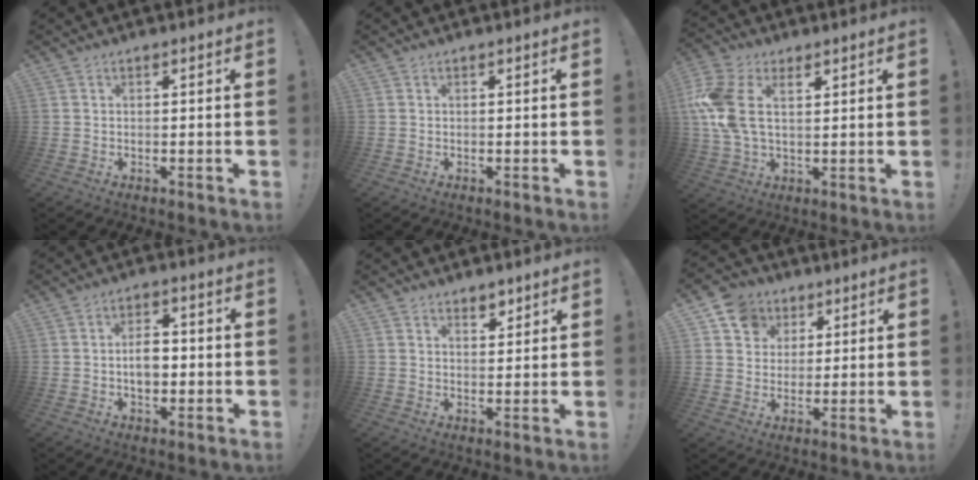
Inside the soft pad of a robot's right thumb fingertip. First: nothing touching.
{"total": 0.0}
{"total": 13.5, "force": [4.1, 8.3, 9.7], "torque": [-0.203, -0.007, 0.077]}
{"total": 6.2, "force": [-0.9, 4.0, 4.7], "torque": [-0.069, 0.004, -0.022]}
{"total": 3.8, "force": [2.9, 2.1, 1.2], "torque": [-0.004, -0.018, 0.050]}
{"total": 9.6, "force": [4.4, 8.2, 2.5], "torque": [-0.028, -0.026, 0.086]}